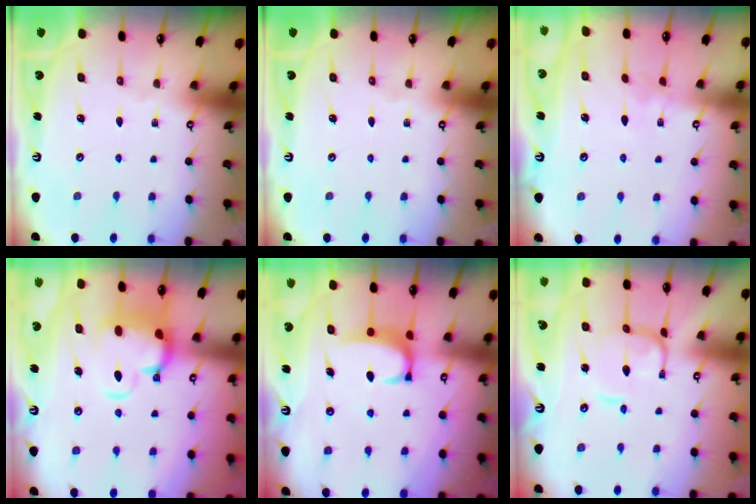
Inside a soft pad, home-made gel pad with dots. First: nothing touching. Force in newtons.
{"total": 0.0}
{"total": 3.0, "press": 3.0, "slide": 0.3}
{"total": 3.7, "press": 3.5, "slide": 1.4}
{"total": 2.9, "press": 2.8, "slide": 0.5}
{"total": 2.2, "press": 2.2, "slide": 0.5}